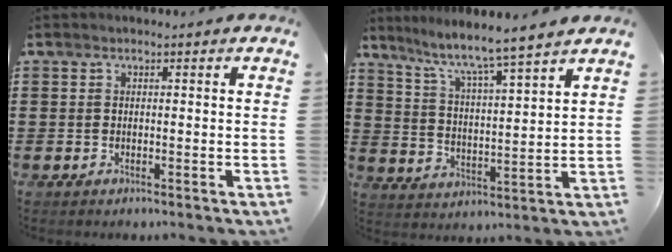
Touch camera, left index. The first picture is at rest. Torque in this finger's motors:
{"motor_torque": [1.11, 1.03, 0.77, 0.19]}